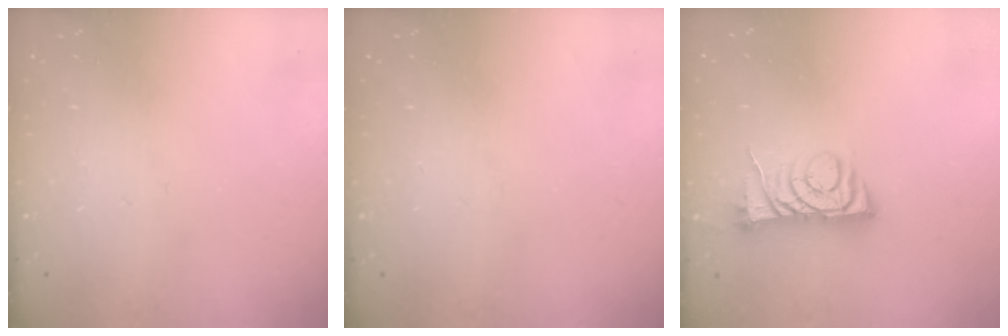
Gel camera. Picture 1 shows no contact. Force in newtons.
{"total": 0.0}
{"total": 7.1, "press": 7.0, "slide": 0.9}